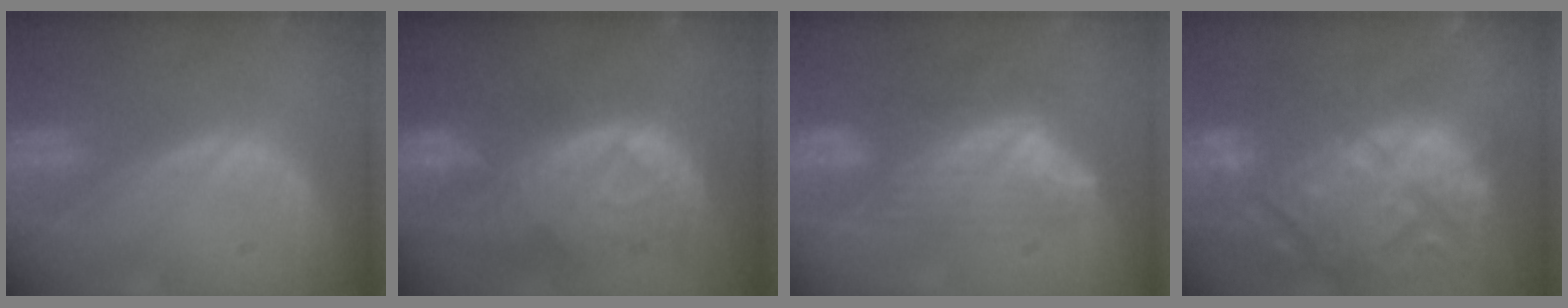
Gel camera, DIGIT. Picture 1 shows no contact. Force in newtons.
{"total": 11.2, "press": 9.7, "slide": 5.4}
{"total": 7.8, "press": 6.8, "slide": 3.7}
{"total": 15.3, "press": 13.0, "slide": 8.1}